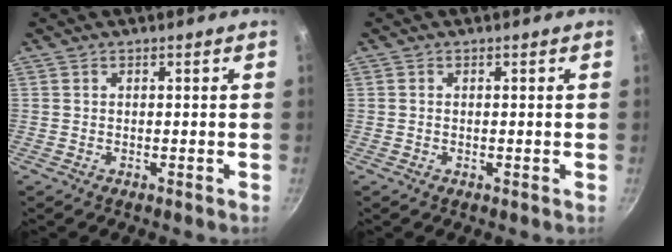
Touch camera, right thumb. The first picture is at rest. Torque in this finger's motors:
{"motor_torque": [-0.29, -0.16, -0.42, 0.24, -0.02]}